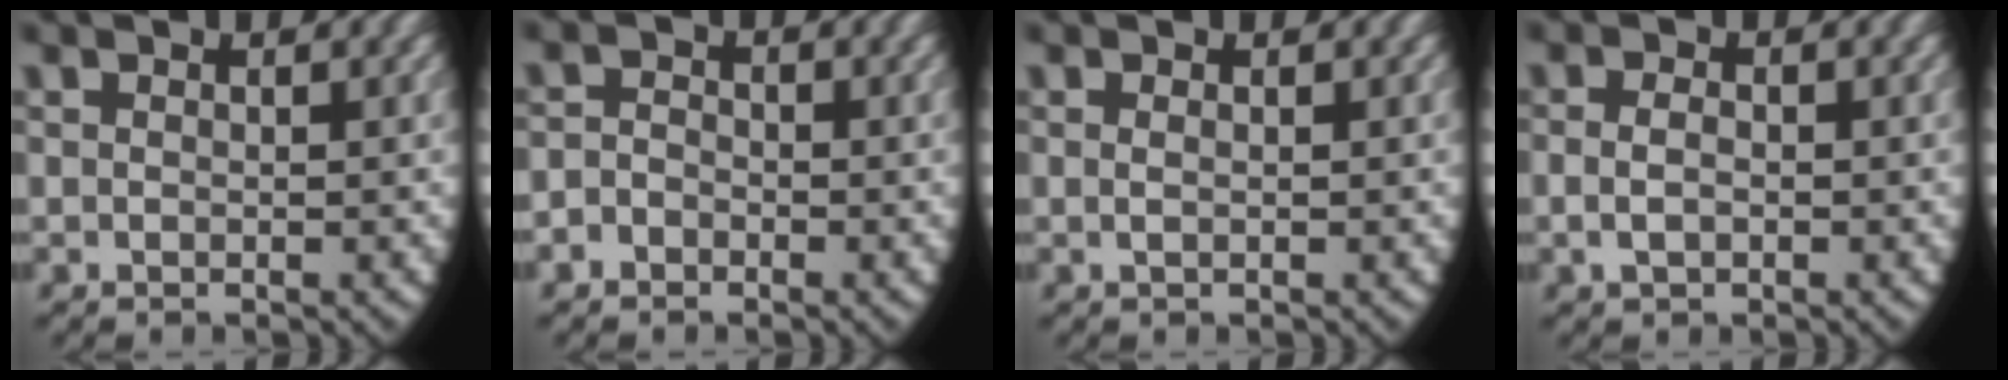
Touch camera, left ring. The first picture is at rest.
{"total": 2.0, "force": [-1.2, 1.6, 0.2], "torque": [-0.011, -0.013, -0.021]}
{"total": 0.5, "force": [-0.1, -0.4, 0.3], "torque": [-0.013, -0.009, 0.004]}
{"total": 1.5, "force": [-0.5, 0.9, 1.1], "torque": [-0.035, -0.011, 0.000]}